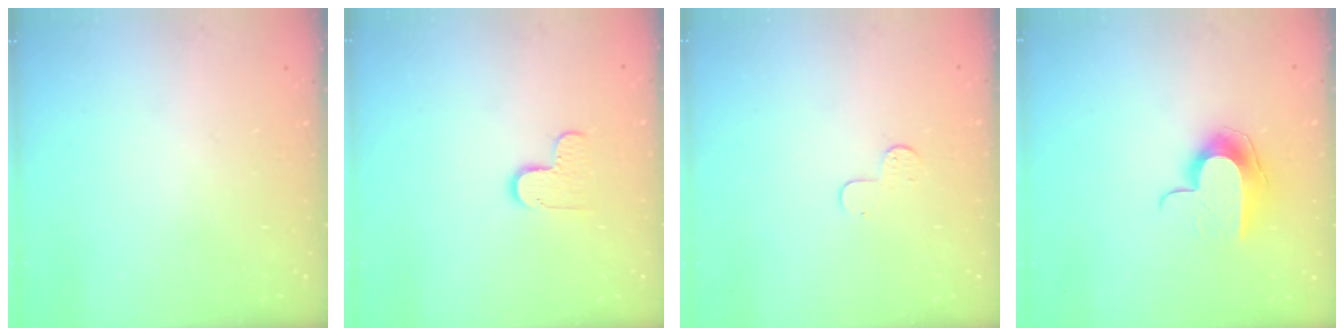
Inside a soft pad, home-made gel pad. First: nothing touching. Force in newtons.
{"total": 6.1, "press": 6.1, "slide": 0.4}
{"total": 4.3, "press": 4.3, "slide": 0.4}
{"total": 9.9, "press": 9.9, "slide": 0.2}